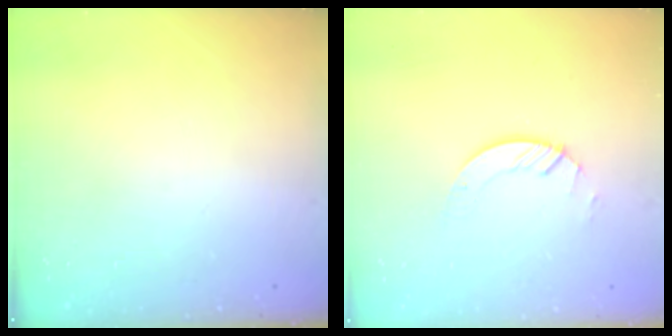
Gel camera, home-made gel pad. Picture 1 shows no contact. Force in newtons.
{"total": 2.8, "press": 2.8, "slide": 0.3}